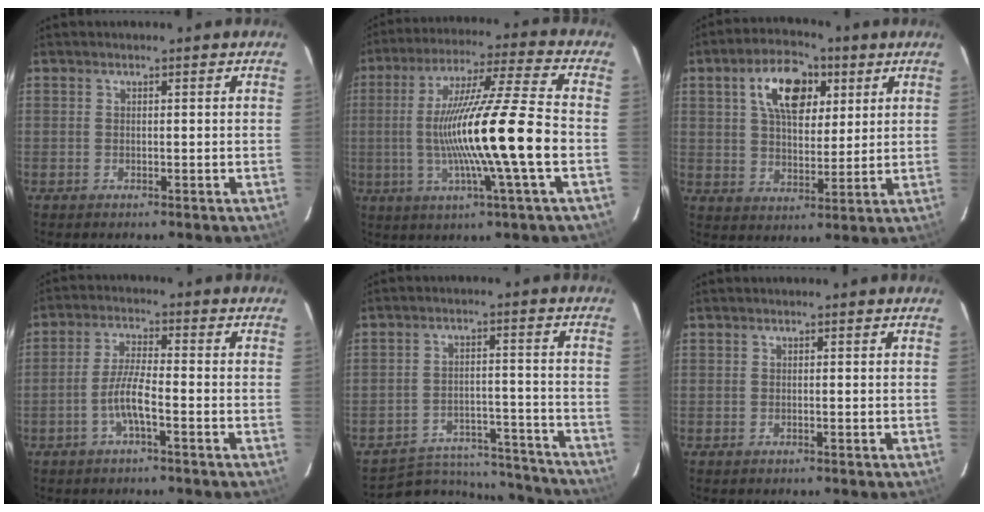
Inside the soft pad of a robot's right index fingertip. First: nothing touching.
{"total": 18.3, "force": [-2.8, -1.4, 18.1], "torque": [-0.322, -0.009, -0.049]}
{"total": 11.9, "force": [4.9, 6.6, 8.6], "torque": [-0.146, 0.025, 0.083]}
{"total": 5.3, "force": [-2.5, 0.5, 4.7], "torque": [-0.097, 0.004, -0.047]}
{"total": 16.5, "force": [-15.5, 4.7, 3.1], "torque": [-0.065, 0.030, -0.204]}
{"total": 0.0}